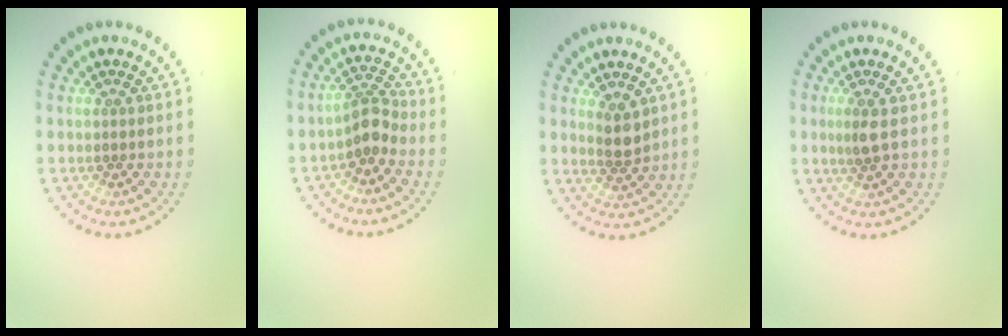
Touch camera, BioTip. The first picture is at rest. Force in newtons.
{"total": 2.4, "press": 1.8, "slide": 1.6}
{"total": 2.1, "press": 1.8, "slide": 1.1}
{"total": 1.5, "press": 1.3, "slide": 0.7}